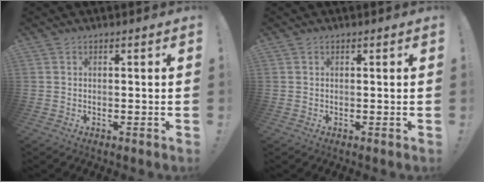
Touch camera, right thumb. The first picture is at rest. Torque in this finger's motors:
{"motor_torque": [-0.17, 0.27, -0.22, -0.02, 0.01]}